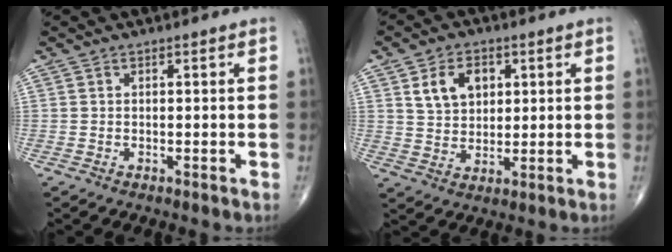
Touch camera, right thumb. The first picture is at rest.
{"total": 7.9, "force": [2.9, 5.6, 4.8], "torque": [-0.055, -0.014, 0.055]}